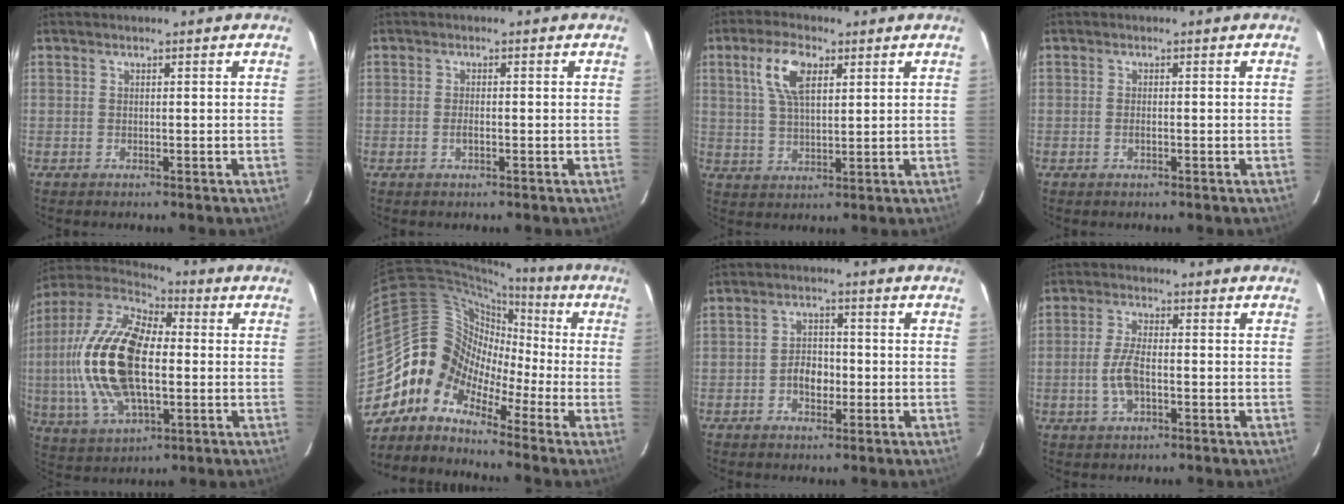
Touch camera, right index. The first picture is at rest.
{"total": 1.3, "force": [-0.5, 0.5, 1.1], "torque": [-0.024, 0.001, -0.010]}
{"total": 8.2, "force": [3.4, 3.6, 6.5], "torque": [-0.128, 0.015, 0.068]}
{"total": 0.8, "force": [-0.3, 0.3, 0.6], "torque": [-0.013, 0.001, -0.007]}
{"total": 23.2, "force": [-0.5, 11.5, 20.2], "torque": [-0.427, 0.010, -0.011]}
{"total": 9.3, "force": [-5.0, 7.7, 1.8], "torque": [-0.035, 0.049, -0.133]}
{"total": 4.3, "force": [-1.4, 3.1, 2.7], "torque": [-0.050, 0.010, -0.021]}
{"total": 5.8, "force": [-1.4, 2.4, 5.1], "torque": [-0.109, 0.003, -0.026]}